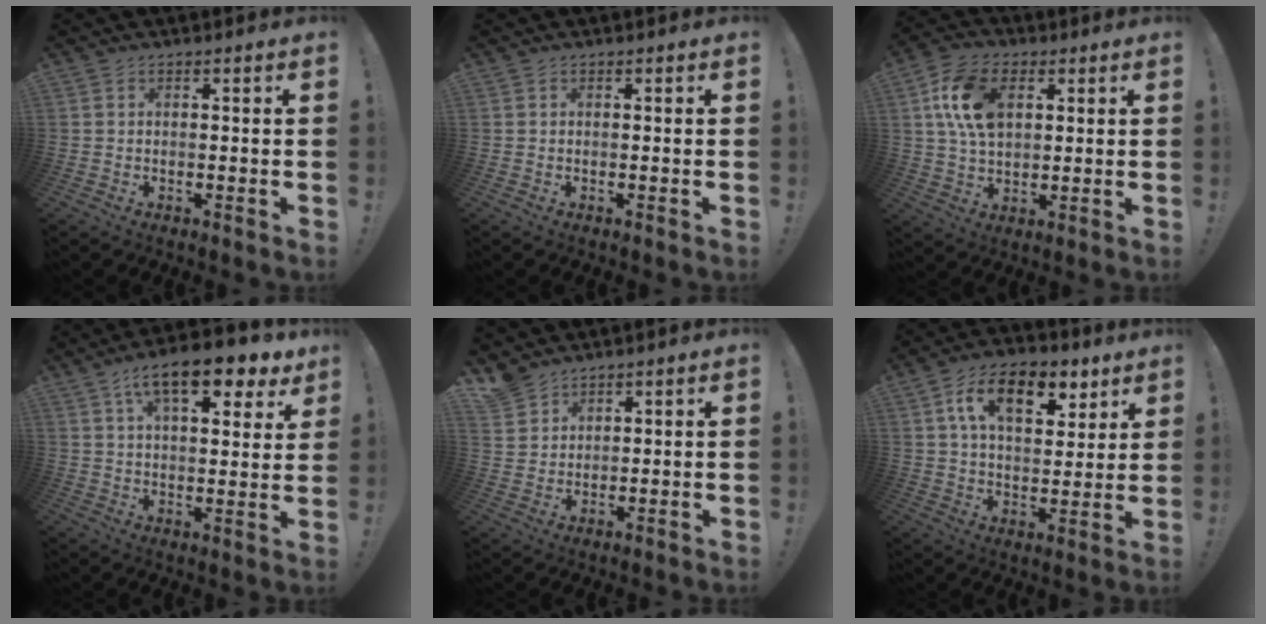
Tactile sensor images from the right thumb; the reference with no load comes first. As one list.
[{"total": 0.0}, {"total": 14.5, "force": [4.1, 9.5, 10.1], "torque": [-0.190, 0.010, 0.079]}, {"total": 15.2, "force": [8.7, 5.4, 11.2], "torque": [-0.165, -0.044, 0.142]}, {"total": 5.0, "force": [4.2, 2.5, 0.9], "torque": [-0.023, -0.030, 0.083]}, {"total": 15.8, "force": [7.7, 8.4, 10.9], "torque": [-0.167, -0.023, 0.131]}]